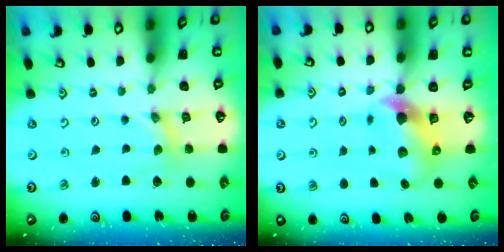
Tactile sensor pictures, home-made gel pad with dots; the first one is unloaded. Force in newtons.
{"total": 6.8, "press": 6.8, "slide": 0.9}